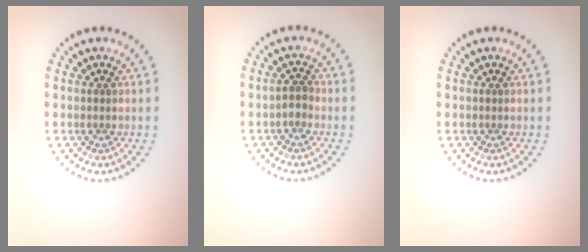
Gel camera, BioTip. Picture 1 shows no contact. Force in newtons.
{"total": 1.1, "press": 1.0, "slide": 0.5}
{"total": 0.0}